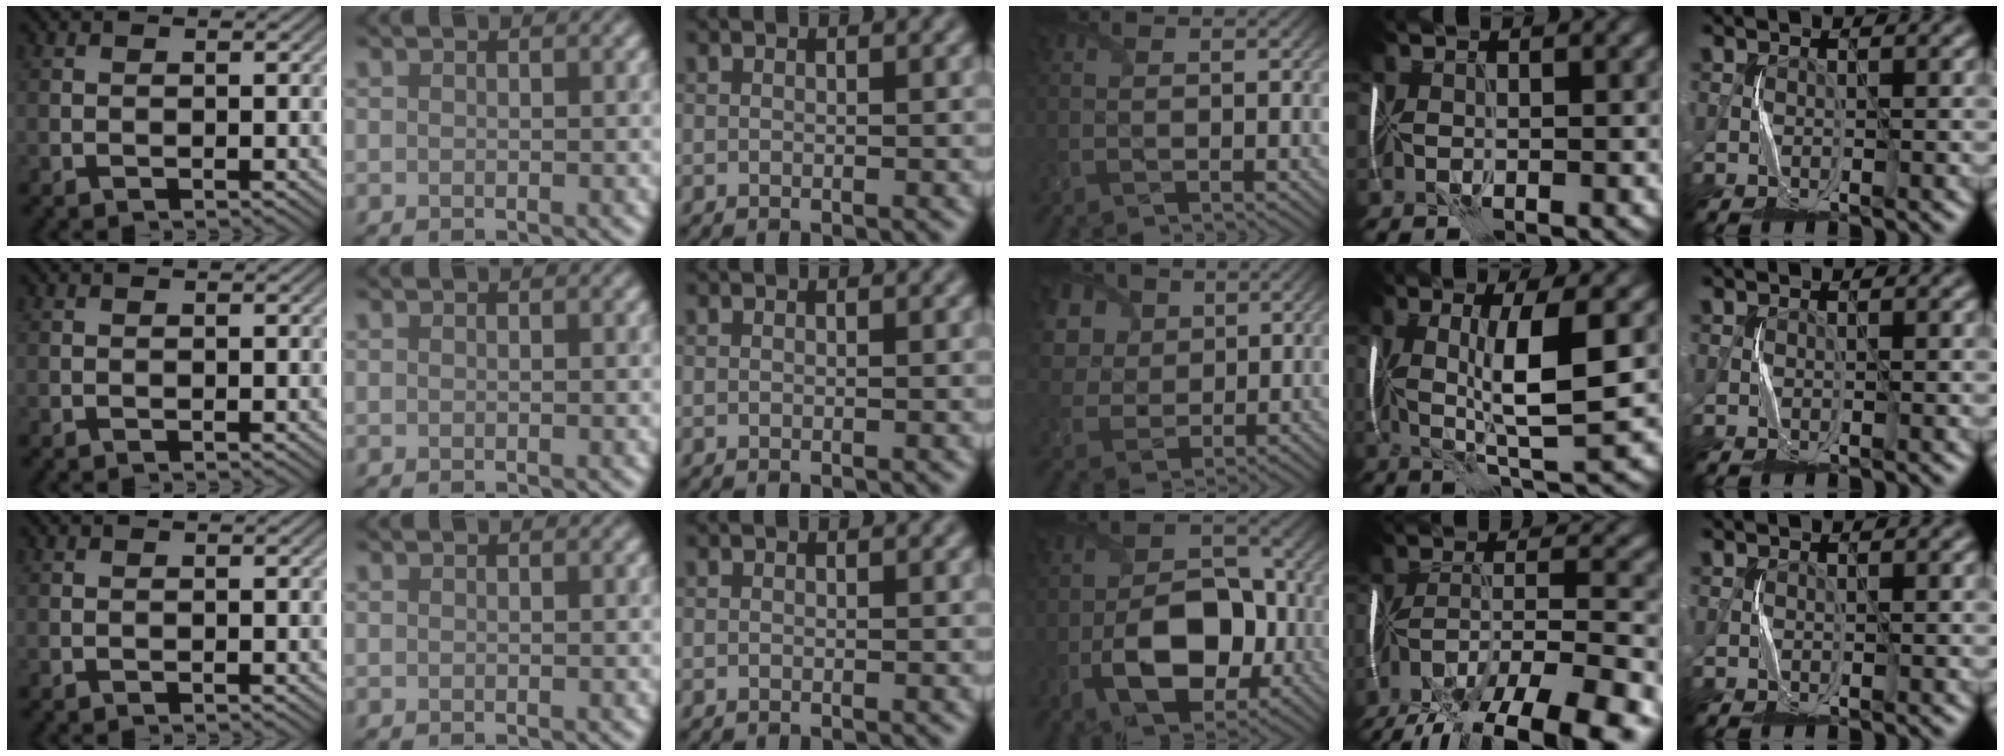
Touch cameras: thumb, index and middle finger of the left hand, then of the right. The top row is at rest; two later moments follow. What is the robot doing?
{"motion": "fold", "object": "plastic wrap"}